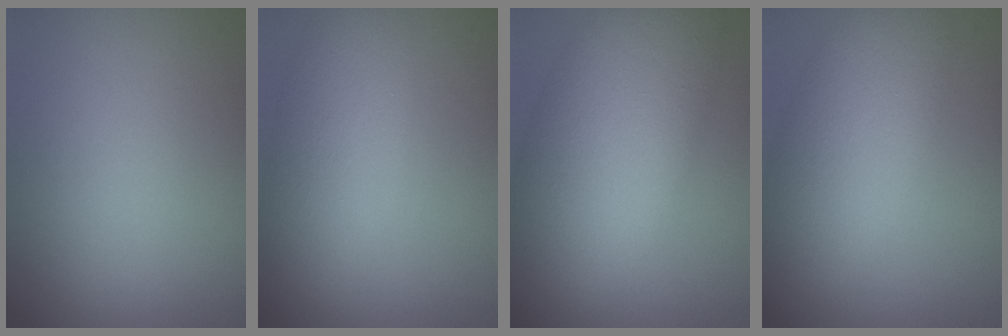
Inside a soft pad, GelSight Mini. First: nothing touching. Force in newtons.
{"total": 5.7, "press": 5.7, "slide": 0.4}
{"total": 11.1, "press": 11.1, "slide": 0.6}
{"total": 6.9, "press": 6.9, "slide": 0.5}